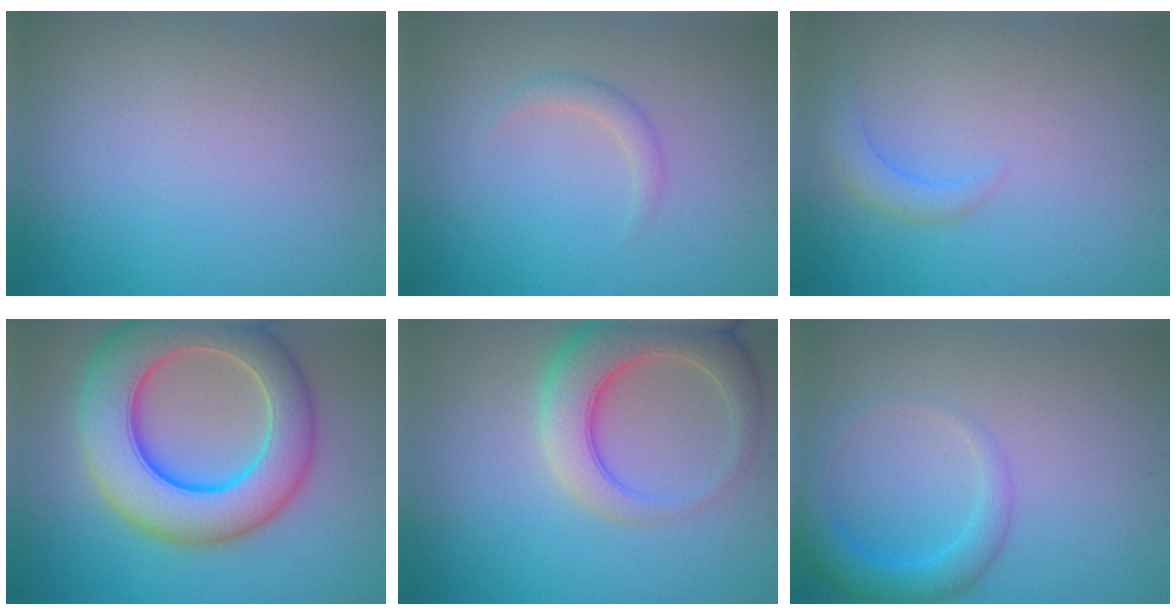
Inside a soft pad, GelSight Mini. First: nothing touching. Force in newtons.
{"total": 1.3, "press": 1.3, "slide": 0.1}
{"total": 1.8, "press": 1.8, "slide": 0.3}
{"total": 11.4, "press": 11.4, "slide": 0.3}
{"total": 6.7, "press": 6.7, "slide": 0.6}
{"total": 3.2, "press": 3.2, "slide": 0.3}